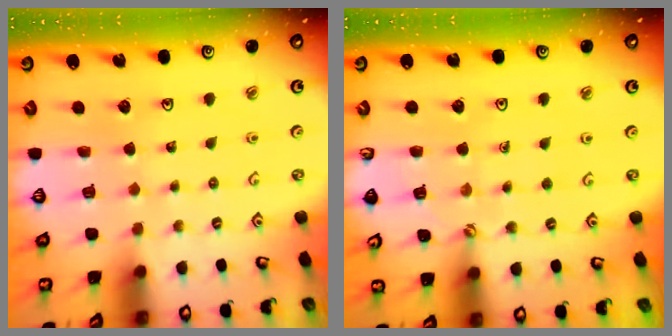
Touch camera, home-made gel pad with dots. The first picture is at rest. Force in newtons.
{"total": 2.7, "press": 2.7, "slide": 0.4}